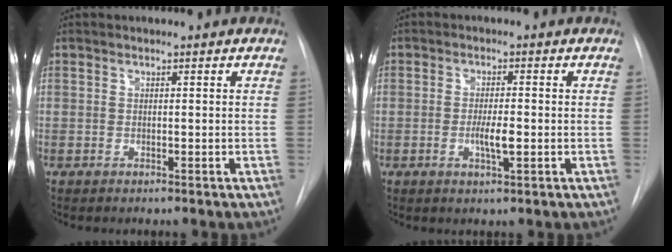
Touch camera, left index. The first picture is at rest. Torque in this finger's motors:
{"motor_torque": [0.61, 0.19, 0.11, 0.05]}